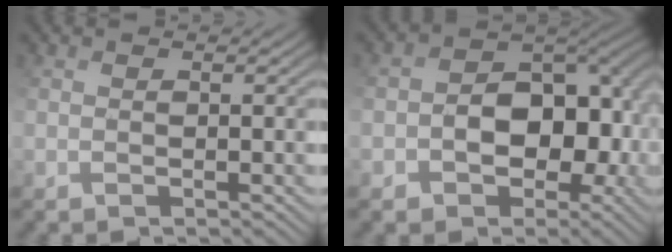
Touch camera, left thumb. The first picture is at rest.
{"total": 11.1, "force": [-1.7, 8.1, 7.4], "torque": [-0.099, -0.014, -0.017]}